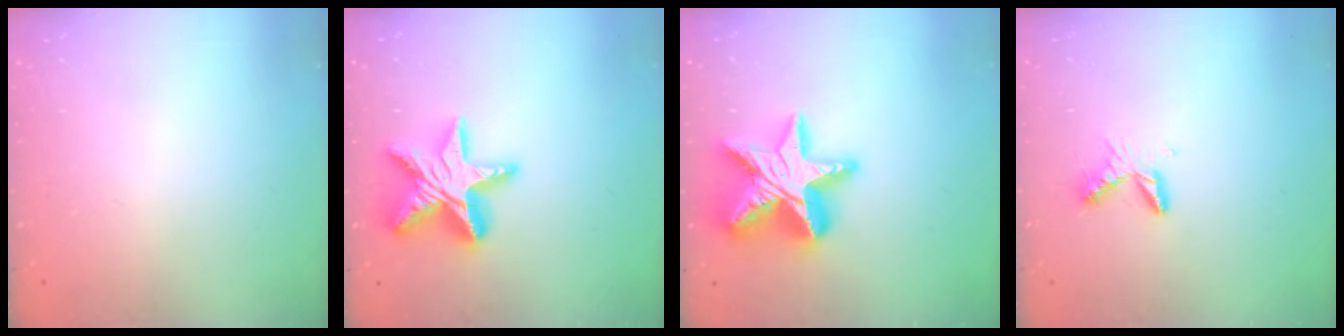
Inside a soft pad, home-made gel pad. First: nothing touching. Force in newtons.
{"total": 16.5, "press": 16.5, "slide": 1.2}
{"total": 21.5, "press": 21.4, "slide": 1.7}
{"total": 5.6, "press": 5.6, "slide": 0.5}